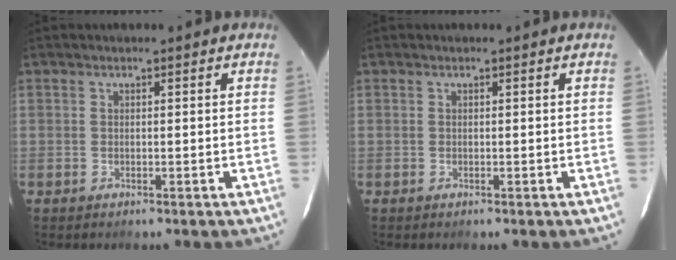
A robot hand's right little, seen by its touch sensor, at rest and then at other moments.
{"total": 0.0}